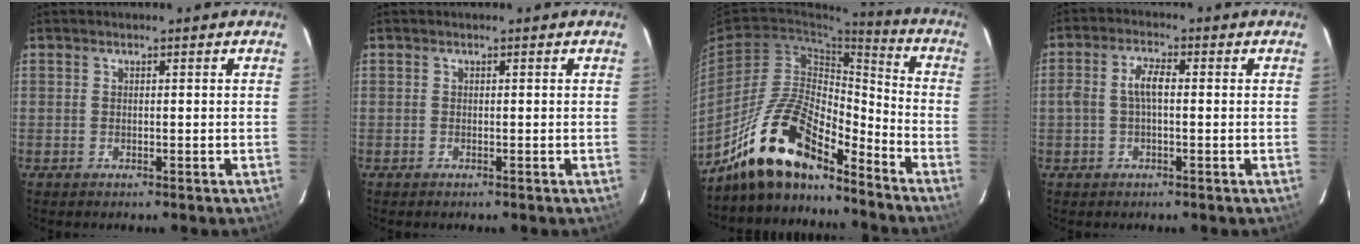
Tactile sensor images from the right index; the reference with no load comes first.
{"total": 0.0}
{"total": 16.6, "force": [-13.0, 4.9, 9.1], "torque": [-0.180, 0.007, -0.243]}
{"total": 4.2, "force": [-0.2, 1.6, 3.9], "torque": [-0.078, 0.011, -0.004]}